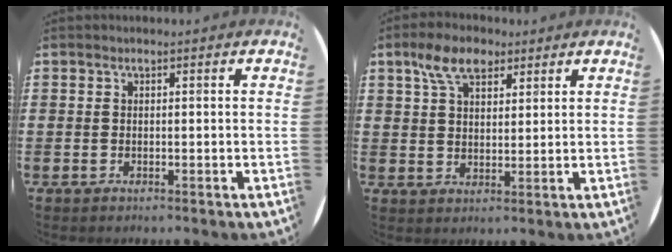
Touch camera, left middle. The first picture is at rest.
{"total": 6.2, "force": [4.2, 3.3, 3.2], "torque": [-0.058, 0.004, 0.075]}